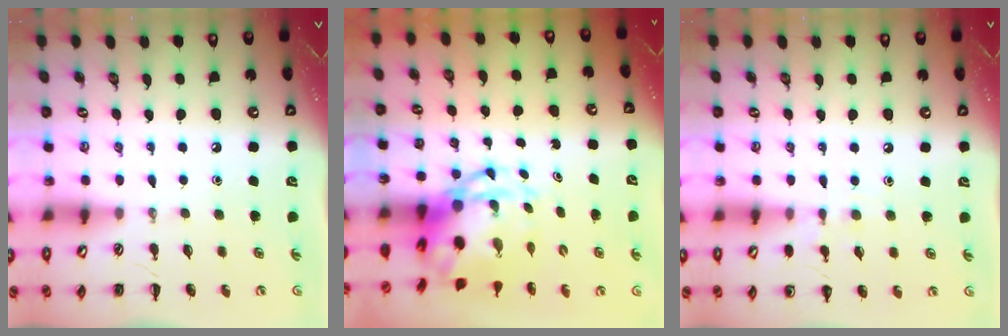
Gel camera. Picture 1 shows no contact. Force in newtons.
{"total": 7.5, "press": 7.3, "slide": 2.0}
{"total": 6.3, "press": 6.0, "slide": 2.0}